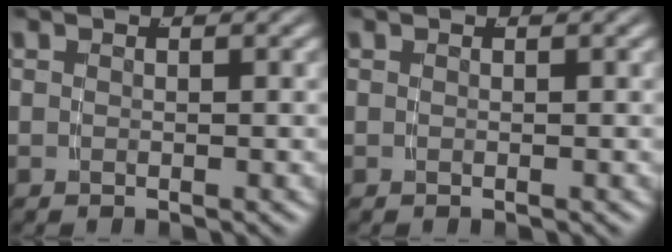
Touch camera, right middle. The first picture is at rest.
{"total": 0.0}